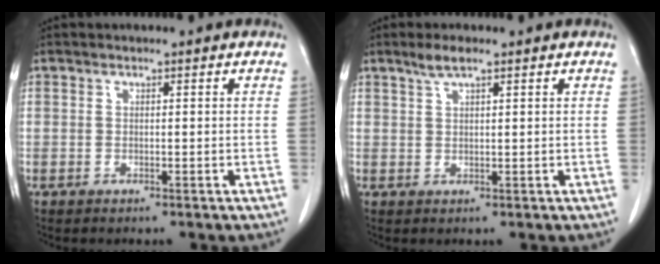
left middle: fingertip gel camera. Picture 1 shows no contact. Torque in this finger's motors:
{"motor_torque": [0.59, -0.56, -0.02, 0.01]}